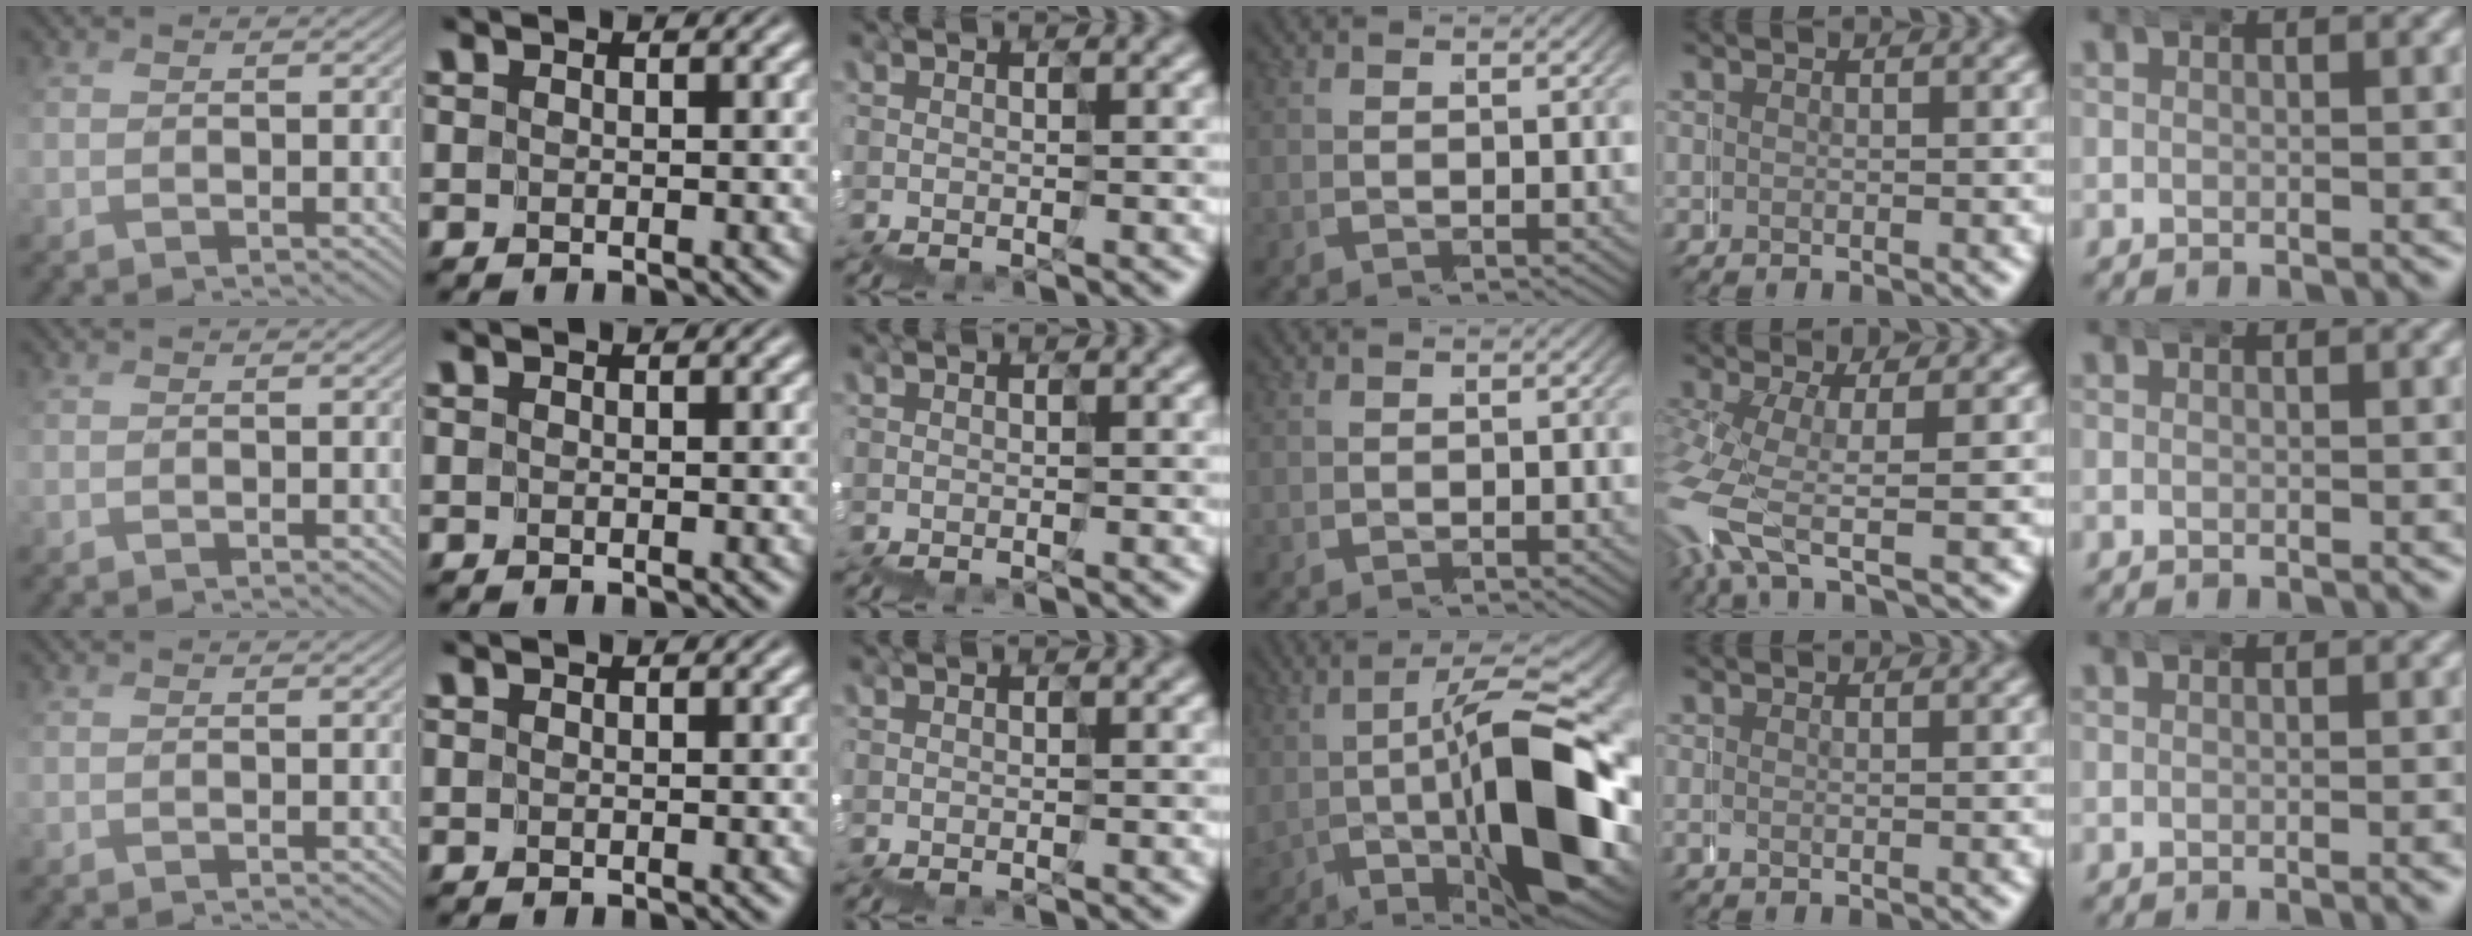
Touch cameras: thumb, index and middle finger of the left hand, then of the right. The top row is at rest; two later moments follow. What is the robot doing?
{"motion": "wrap", "object": "duck tape"}